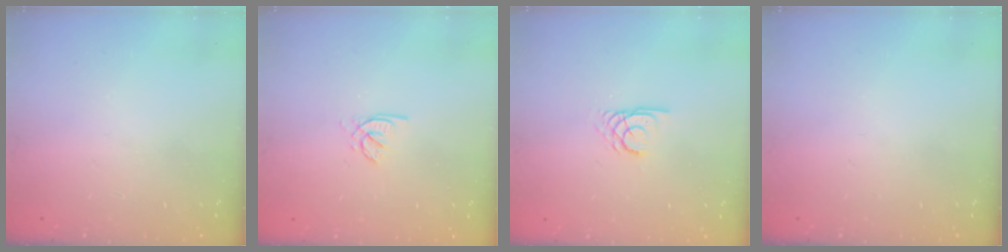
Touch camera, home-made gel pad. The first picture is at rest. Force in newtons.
{"total": 1.9, "press": 1.8, "slide": 0.4}
{"total": 2.7, "press": 2.7, "slide": 0.1}
{"total": 0.0}